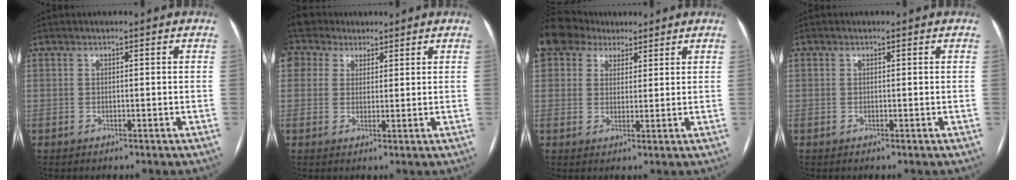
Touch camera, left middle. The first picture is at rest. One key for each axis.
{"total": 6.1, "fx": 4.1, "fy": 4.4, "fz": 0.9, "tx": -0.027, "ty": 0.033, "tz": 0.079}
{"total": 12.2, "fx": 8.1, "fy": 8.2, "fz": 3.9, "tx": -0.110, "ty": 0.054, "tz": 0.151}
{"total": 0.0}